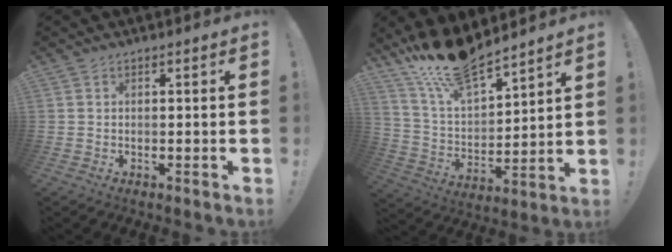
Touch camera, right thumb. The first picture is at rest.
{"total": 17.2, "force": [14.6, 4.6, 7.7], "torque": [-0.162, -0.102, 0.265]}